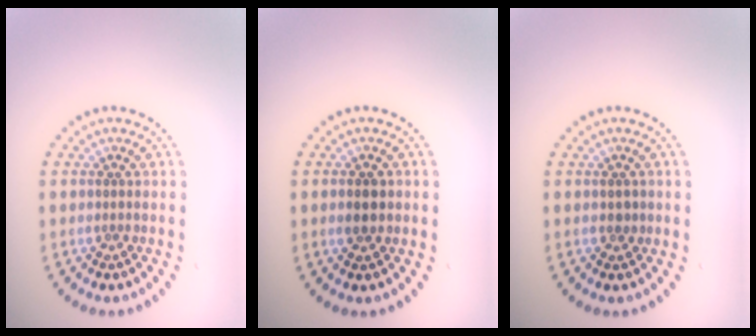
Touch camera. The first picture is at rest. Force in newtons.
{"total": 2.2, "press": 2.2, "slide": 0.0}
{"total": 0.9, "press": 0.8, "slide": 0.2}